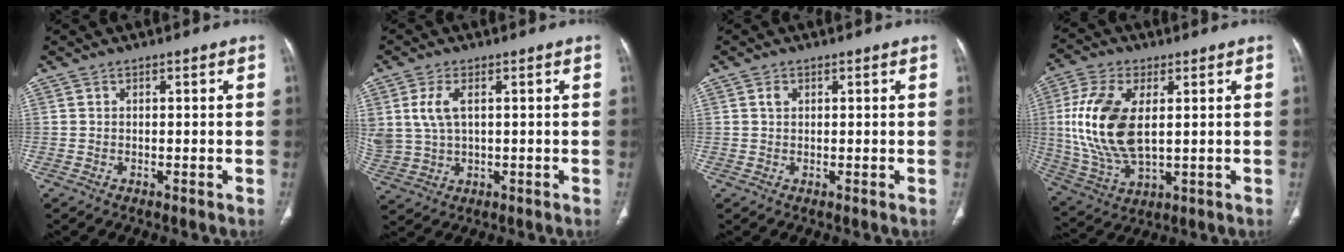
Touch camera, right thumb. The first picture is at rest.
{"total": 6.8, "force": [1.8, 4.1, 5.2], "torque": [-0.118, -0.001, 0.042]}
{"total": 1.1, "force": [0.5, 0.8, 0.6], "torque": [-0.010, 0.001, 0.009]}
{"total": 16.2, "force": [2.1, 8.6, 13.6], "torque": [-0.286, -0.011, 0.046]}